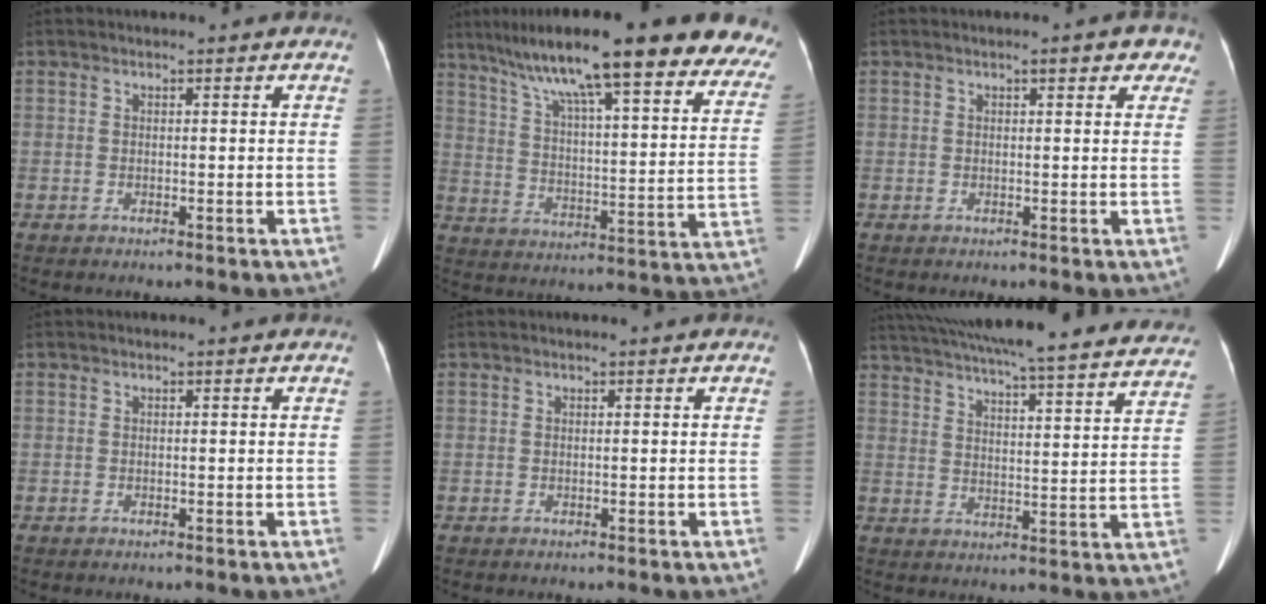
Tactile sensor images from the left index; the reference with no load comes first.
{"total": 30.3, "force": [24.0, 4.2, 18.1], "torque": [-0.236, -0.004, 0.316]}
{"total": 3.5, "force": [2.1, 1.4, 2.5], "torque": [-0.015, 0.013, 0.018]}
{"total": 0.0}
{"total": 0.0}
{"total": 34.3, "force": [30.9, 3.6, 14.5], "torque": [-0.248, -0.043, 0.388]}